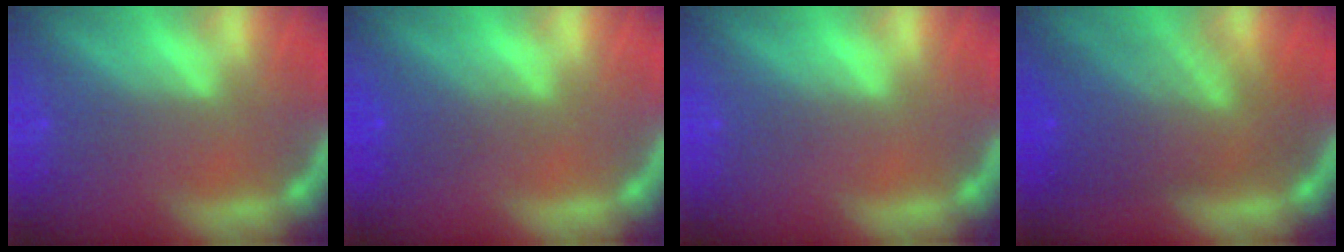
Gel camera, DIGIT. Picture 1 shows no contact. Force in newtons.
{"total": 2.5}
{"total": 0.0}
{"total": 9.0}